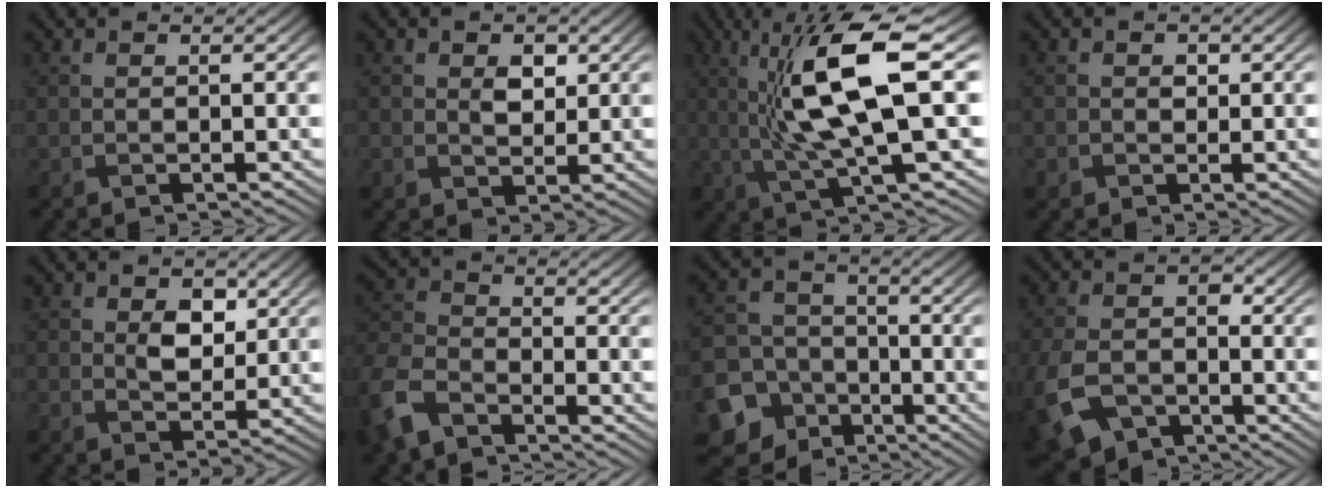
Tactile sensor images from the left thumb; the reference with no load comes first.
{"total": 2.8, "force": [0.8, 2.0, 1.8], "torque": [-0.042, -0.005, 0.013]}
{"total": 11.9, "force": [1.8, 2.7, 11.5], "torque": [-0.223, 0.008, 0.037]}
{"total": 1.7, "force": [-0.1, 1.7, 0.5], "torque": [-0.008, -0.004, 0.000]}
{"total": 4.0, "force": [1.1, 2.7, 2.7], "torque": [-0.055, -0.004, 0.015]}
{"total": 7.7, "force": [-5.1, 4.2, 4.0], "torque": [-0.107, -0.014, -0.118]}
{"total": 12.2, "force": [-6.6, 9.8, 3.2], "torque": [-0.102, -0.045, -0.129]}
{"total": 9.9, "force": [-4.3, 6.9, 5.8], "torque": [-0.154, -0.033, -0.082]}